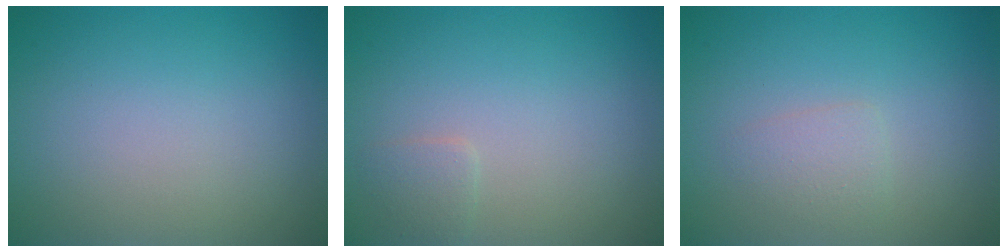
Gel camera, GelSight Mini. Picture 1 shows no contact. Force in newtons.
{"total": 1.0, "press": 1.0, "slide": 0.0}
{"total": 1.3, "press": 1.3, "slide": 0.1}